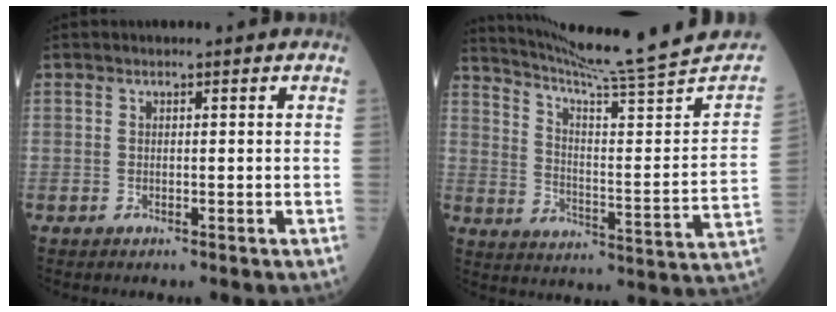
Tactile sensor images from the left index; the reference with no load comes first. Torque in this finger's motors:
{"motor_torque": [-0.77, -1.37, -0.09, 0.04]}